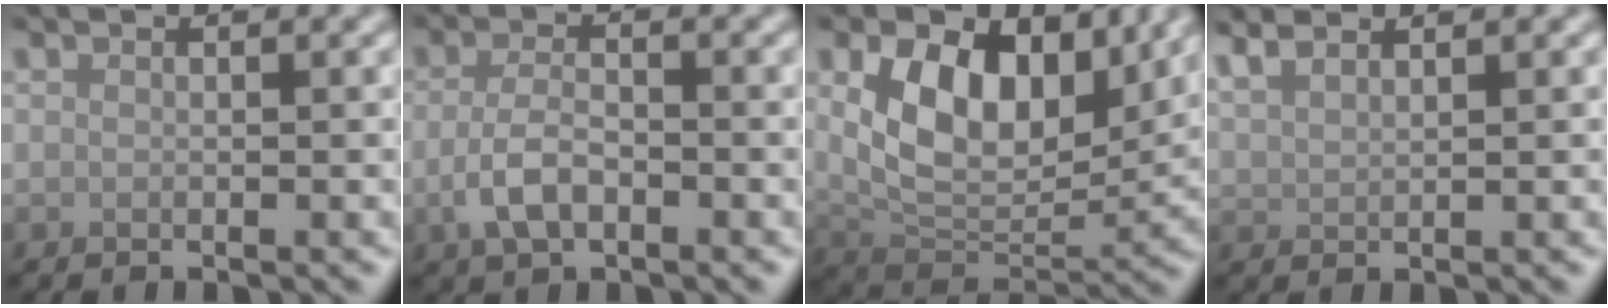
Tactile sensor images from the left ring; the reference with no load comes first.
{"total": 3.4, "force": [-1.2, 1.8, 2.6], "torque": [-0.056, -0.002, -0.028]}
{"total": 10.1, "force": [3.2, 6.1, 7.4], "torque": [-0.131, -0.012, 0.054]}
{"total": 2.1, "force": [1.9, 0.4, 0.8], "torque": [-0.019, 0.010, 0.042]}